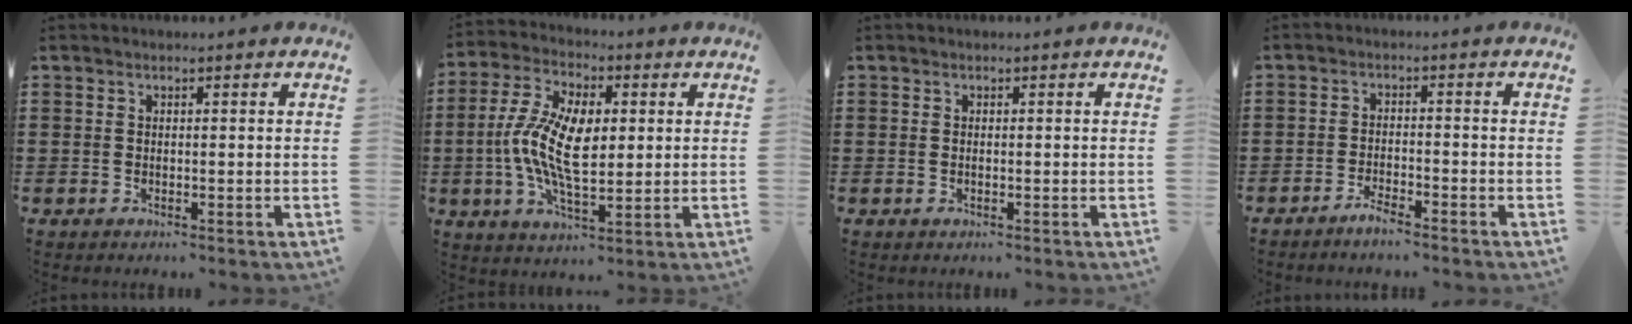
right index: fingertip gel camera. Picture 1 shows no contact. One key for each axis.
{"total": 11.4, "fx": -0.1, "fy": 5.3, "fz": 10.1, "tx": -0.222, "ty": 0.000, "tz": -0.006}
{"total": 0.0}
{"total": 2.3, "fx": -2.2, "fy": 0.1, "fz": 0.7, "tx": -0.015, "ty": 0.004, "tz": -0.041}